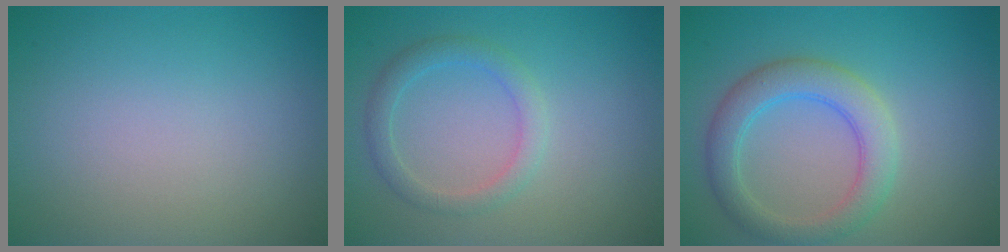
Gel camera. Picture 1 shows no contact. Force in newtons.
{"total": 2.2, "press": 2.2, "slide": 0.1}
{"total": 4.3, "press": 4.3, "slide": 0.2}